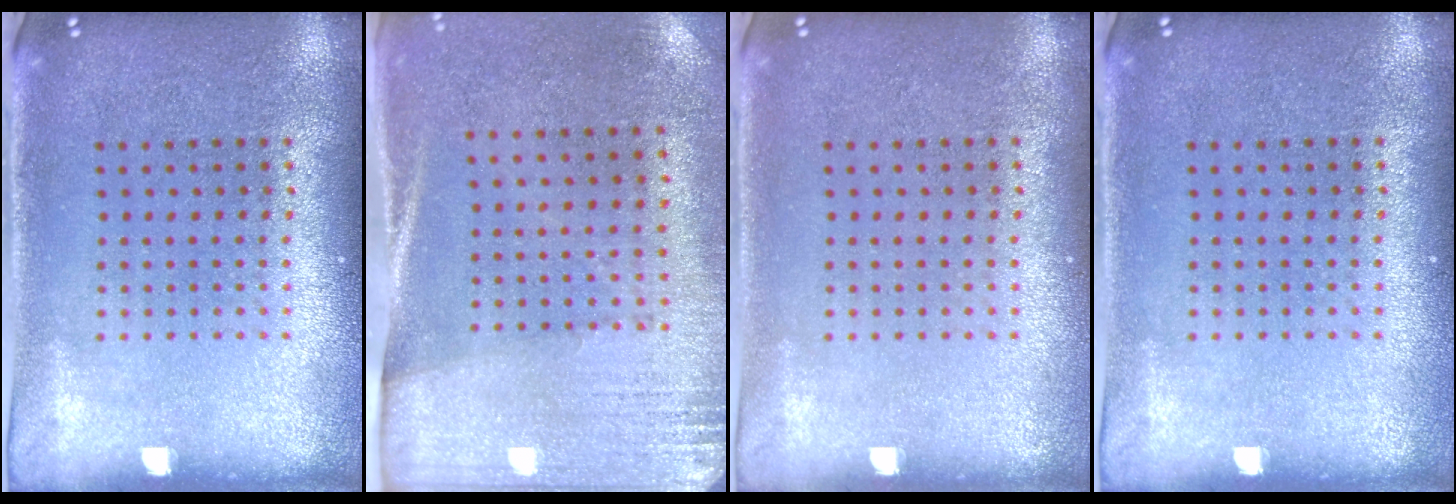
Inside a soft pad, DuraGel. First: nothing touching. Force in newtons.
{"total": 2.7, "press": 2.3, "slide": 1.4}
{"total": 0.0}
{"total": 0.0}